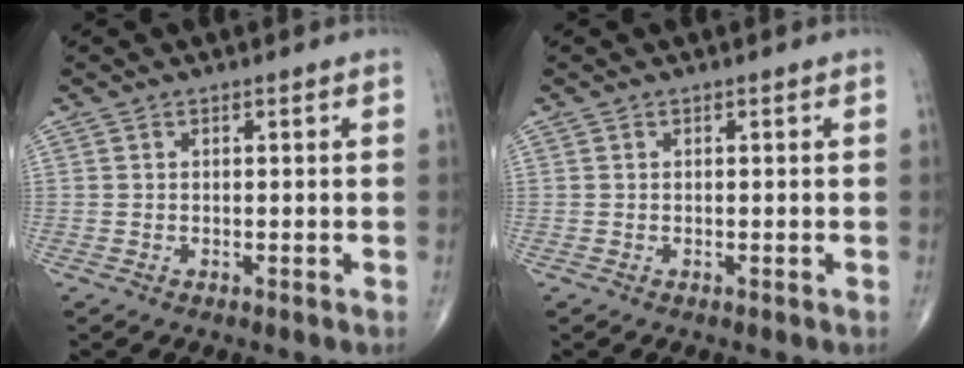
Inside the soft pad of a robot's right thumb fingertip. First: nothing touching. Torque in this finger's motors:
{"motor_torque": [-0.01, 0.01, -0.01, 0.01, 0.01]}